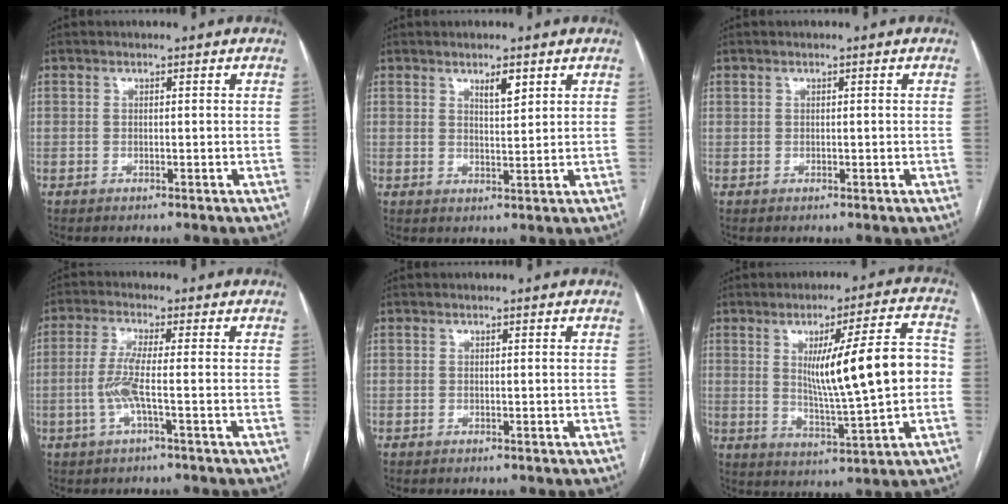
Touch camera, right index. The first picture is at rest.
{"total": 3.0, "force": [1.9, 0.6, 2.2], "torque": [-0.040, -0.004, 0.033]}
{"total": 0.5, "force": [0.2, 0.3, 0.4], "torque": [-0.007, 0.001, 0.005]}
{"total": 5.0, "force": [-1.1, -0.1, 4.8], "torque": [-0.111, -0.002, -0.026]}
{"total": 0.0}
{"total": 14.3, "force": [0.9, 1.2, 14.3], "torque": [-0.215, 0.013, 0.021]}